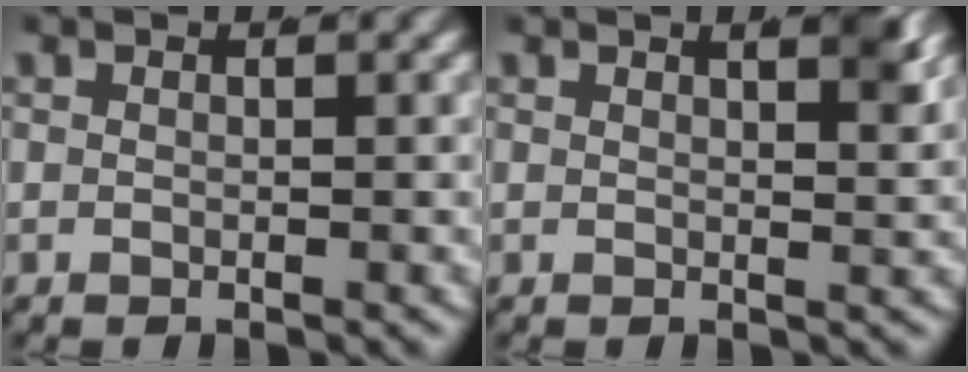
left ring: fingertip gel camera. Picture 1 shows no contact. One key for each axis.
{"total": 2.7, "fx": 1.4, "fy": 0.1, "fz": 2.3, "tx": -0.021, "ty": -0.002, "tz": 0.025}